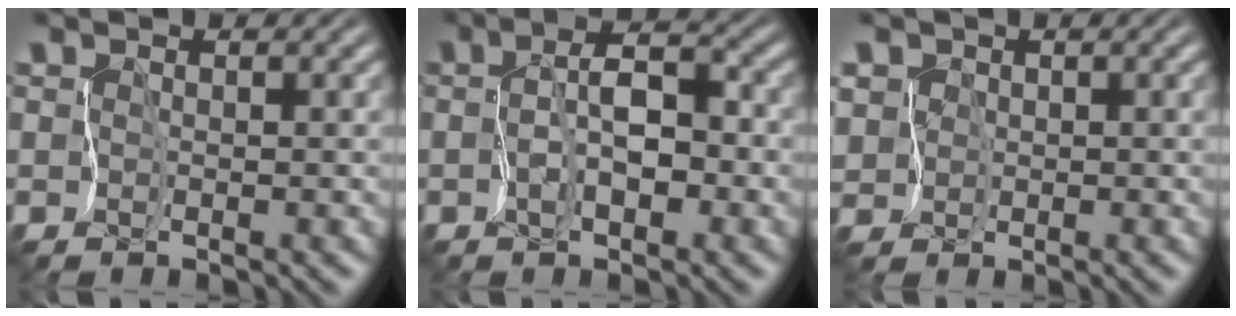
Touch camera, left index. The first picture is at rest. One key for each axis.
{"total": 4.5, "fx": -1.2, "fy": 2.2, "fz": 3.7, "tx": -0.067, "ty": 0.004, "tz": -0.021}
{"total": 3.1, "fx": 1.1, "fy": 2.8, "fz": 0.8, "tx": -0.027, "ty": 0.019, "tz": 0.017}